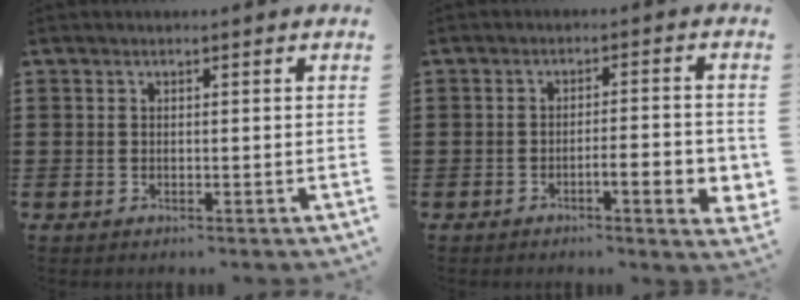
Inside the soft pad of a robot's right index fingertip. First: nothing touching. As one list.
[{"total": 5.3, "force": [-1.7, 1.0, 5.0], "torque": [-0.071, -0.007, -0.027]}]